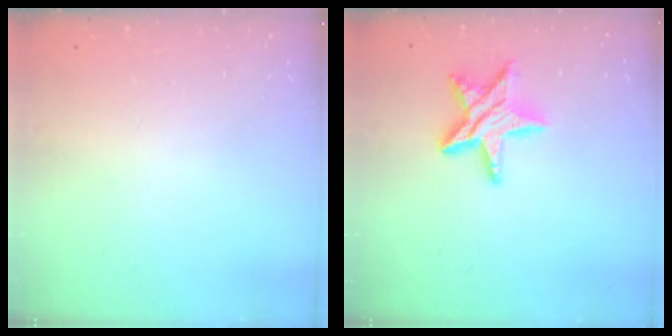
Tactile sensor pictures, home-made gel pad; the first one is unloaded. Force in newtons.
{"total": 11.6, "press": 11.6, "slide": 0.6}